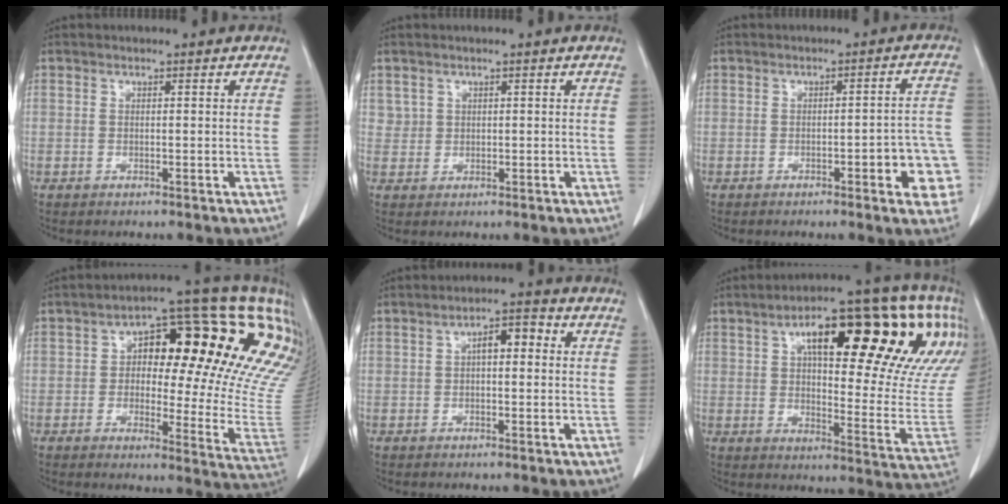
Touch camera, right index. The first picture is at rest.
{"total": 1.6, "force": [0.7, 1.4, 0.0], "torque": [0.014, 0.004, 0.008]}
{"total": 8.5, "force": [-3.2, 1.7, 7.7], "torque": [-0.072, 0.016, -0.039]}
{"total": 24.9, "force": [7.4, 7.5, 22.5], "torque": [-0.224, 0.060, 0.105]}
{"total": 4.4, "force": [0.7, 1.7, 3.9], "torque": [-0.062, 0.024, 0.007]}
{"total": 30.0, "force": [13.0, 7.5, 26.0], "torque": [-0.277, 0.050, 0.184]}